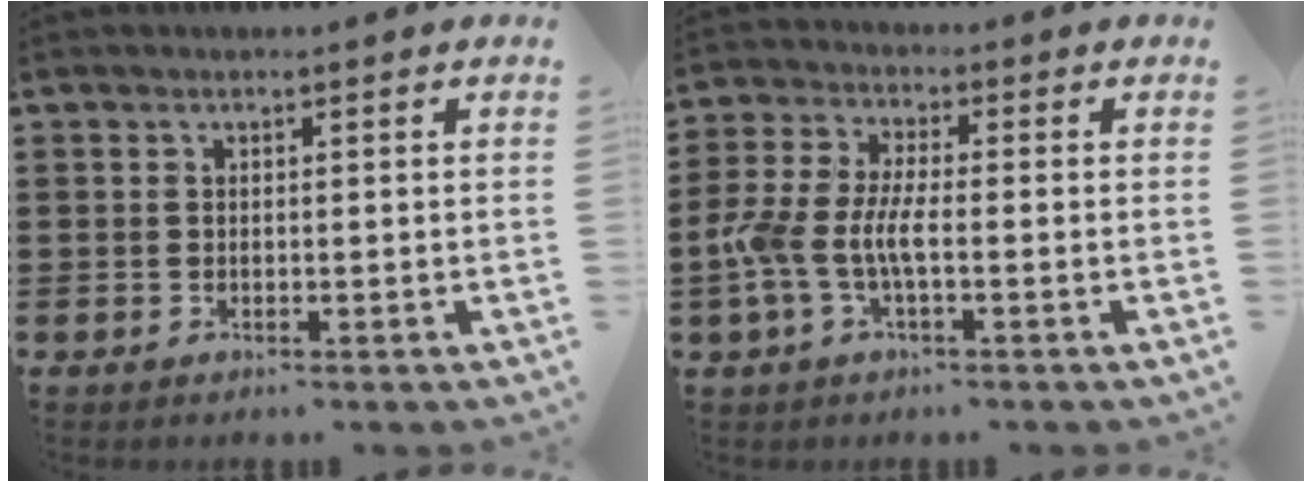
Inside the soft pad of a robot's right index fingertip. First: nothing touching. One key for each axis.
{"total": 6.4, "fx": -1.9, "fy": 2.3, "fz": 5.6, "tx": -0.153, "ty": -0.015, "tz": -0.049}